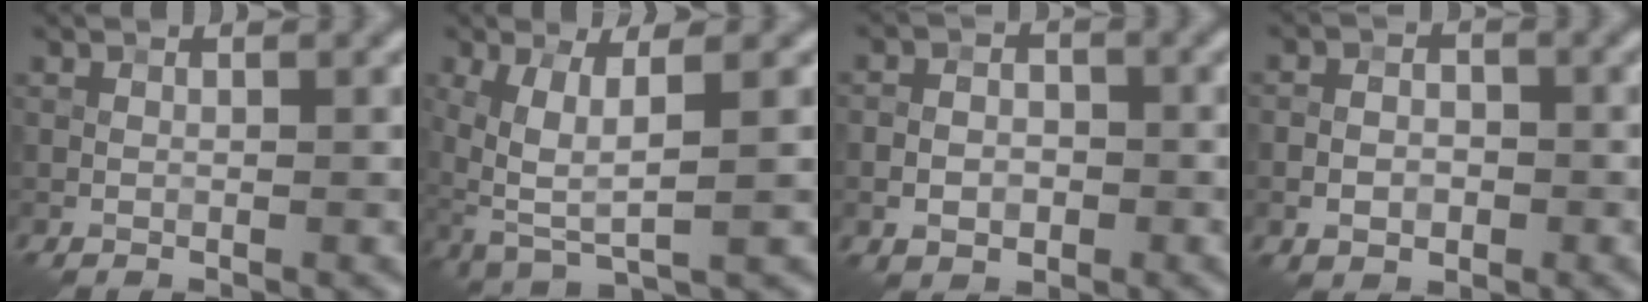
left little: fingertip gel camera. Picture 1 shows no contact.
{"total": 5.4, "force": [0.8, 2.1, 4.9], "torque": [-0.115, -0.009, 0.019]}
{"total": 3.2, "force": [-1.0, 2.5, 1.8], "torque": [-0.023, -0.001, -0.021]}
{"total": 2.9, "force": [-1.0, 2.2, 1.6], "torque": [-0.024, 0.000, -0.020]}